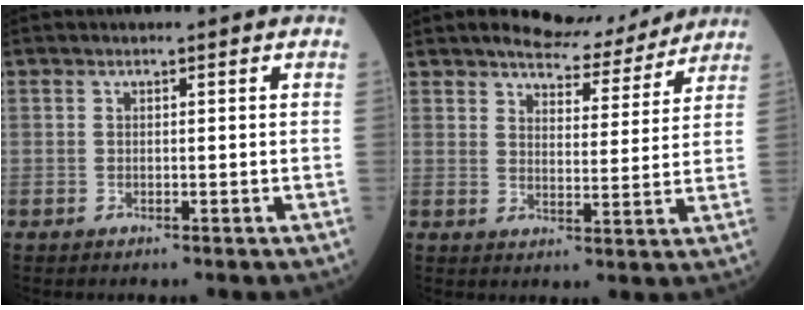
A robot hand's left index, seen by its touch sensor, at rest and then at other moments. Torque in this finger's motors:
{"motor_torque": [0.41, -0.56, 0.30, 0.02]}